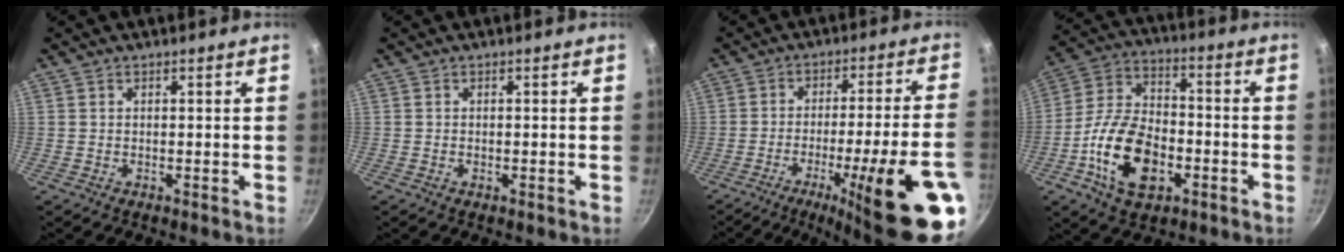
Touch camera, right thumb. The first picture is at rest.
{"total": 0.5, "force": [-0.2, 0.3, 0.4], "torque": [-0.007, 0.001, -0.003]}
{"total": 23.2, "force": [-10.3, 3.1, 20.6], "torque": [-0.266, 0.037, -0.142]}
{"total": 17.3, "force": [-5.7, 10.2, 12.7], "torque": [-0.220, 0.034, -0.110]}